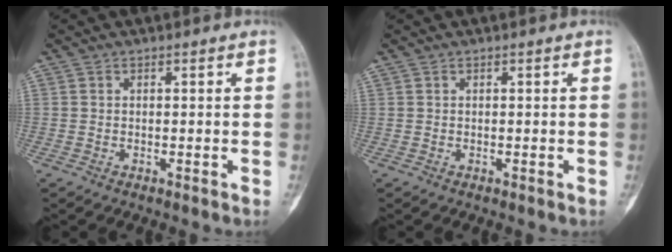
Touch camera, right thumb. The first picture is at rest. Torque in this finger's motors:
{"motor_torque": [0.10, 0.08, 0.03, 0.01, 0.01]}